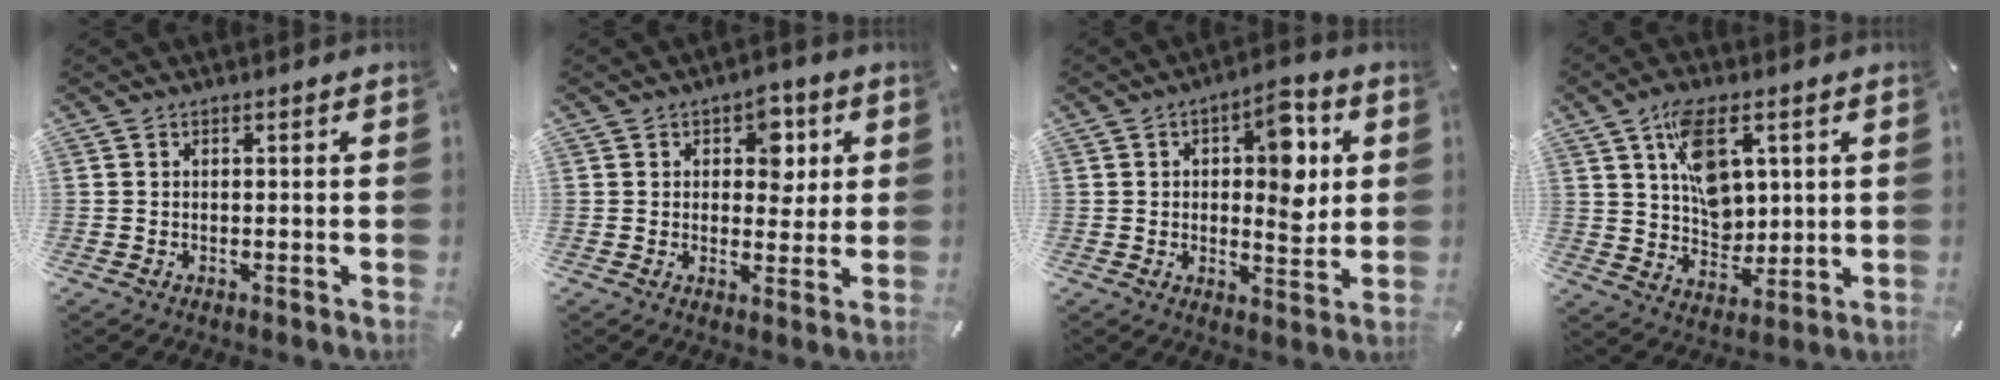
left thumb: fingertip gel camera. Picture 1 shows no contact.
{"total": 6.7, "force": [2.2, 5.1, 3.9], "torque": [-0.033, -0.006, 0.028]}
{"total": 11.2, "force": [2.5, 6.0, 9.1], "torque": [-0.107, -0.013, 0.037]}
{"total": 11.5, "force": [4.4, 7.6, 7.4], "torque": [-0.120, -0.001, 0.083]}